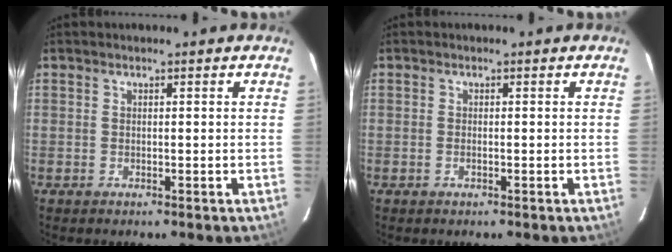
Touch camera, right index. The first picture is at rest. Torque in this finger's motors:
{"motor_torque": [-0.22, 0.10, -0.05, 0.00]}